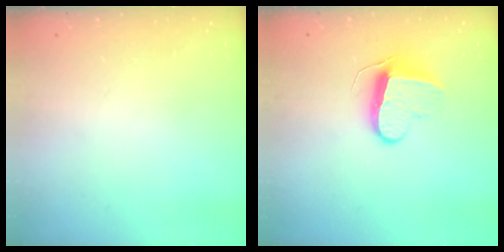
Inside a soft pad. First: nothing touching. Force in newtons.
{"total": 9.9, "press": 9.9, "slide": 0.2}